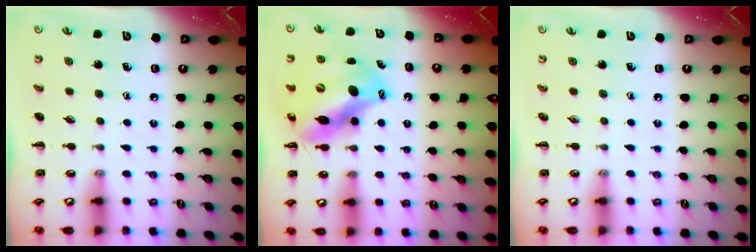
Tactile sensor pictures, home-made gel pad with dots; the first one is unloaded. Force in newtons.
{"total": 13.6, "press": 13.1, "slide": 3.6}
{"total": 0.0}